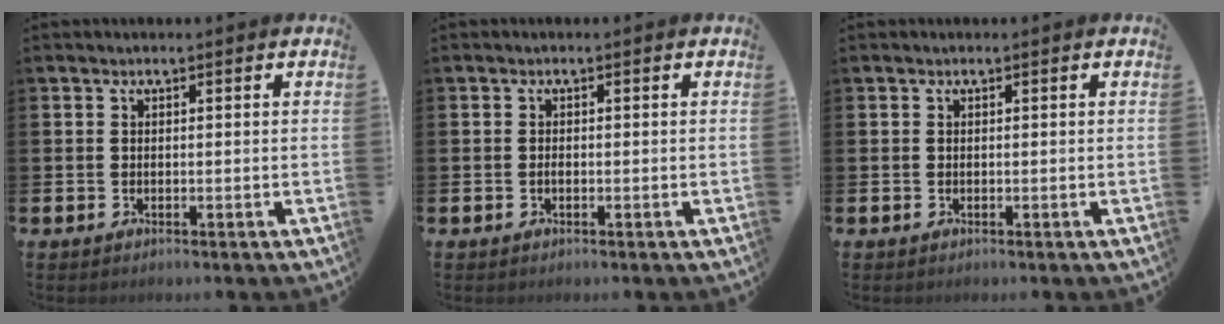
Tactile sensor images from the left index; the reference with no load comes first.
{"total": 0.6, "force": [-0.3, 0.3, 0.4], "torque": [-0.017, 0.003, -0.004]}
{"total": 0.0}